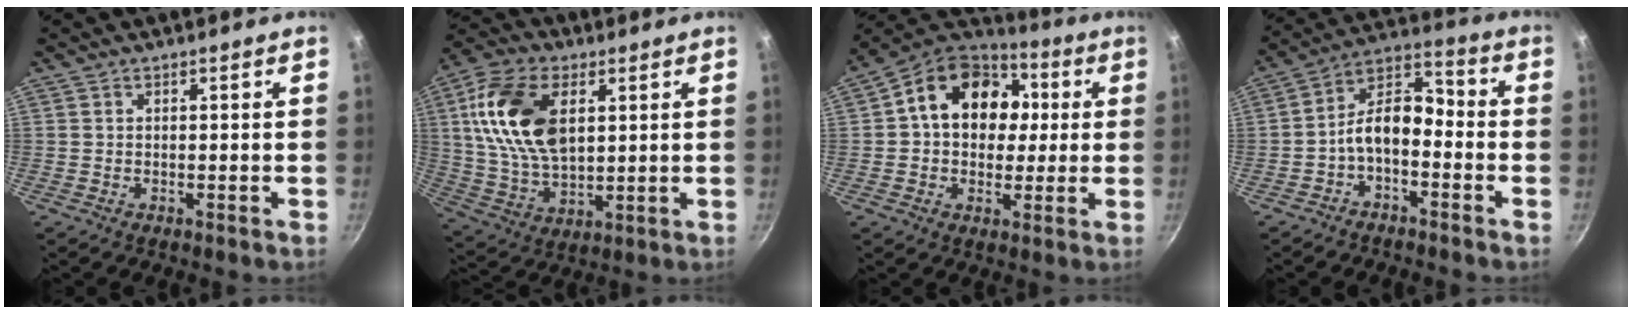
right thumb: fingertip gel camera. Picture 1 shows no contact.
{"total": 17.8, "force": [4.7, 10.6, 13.5], "torque": [-0.242, -0.007, 0.091]}
{"total": 18.1, "force": [3.1, 13.9, 11.2], "torque": [-0.153, 0.031, 0.035]}
{"total": 9.4, "force": [-3.3, 5.3, 7.0], "torque": [-0.113, 0.062, -0.070]}